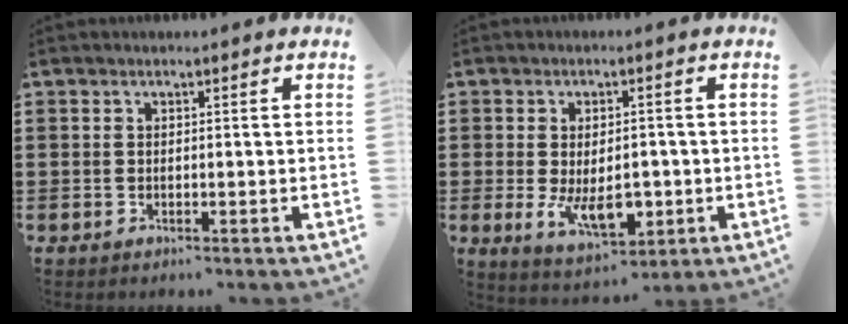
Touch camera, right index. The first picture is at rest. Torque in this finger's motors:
{"motor_torque": [1.31, 0.83, 0.51, 0.17]}